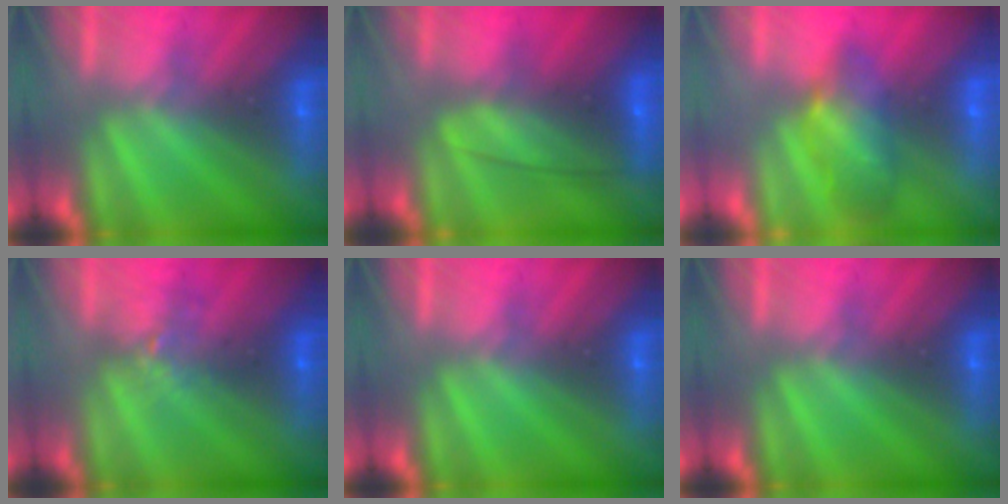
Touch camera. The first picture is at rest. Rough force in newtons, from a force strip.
{"total": 6.6}
{"total": 7.8}
{"total": 2.1}
{"total": 0.0}
{"total": 0.0}